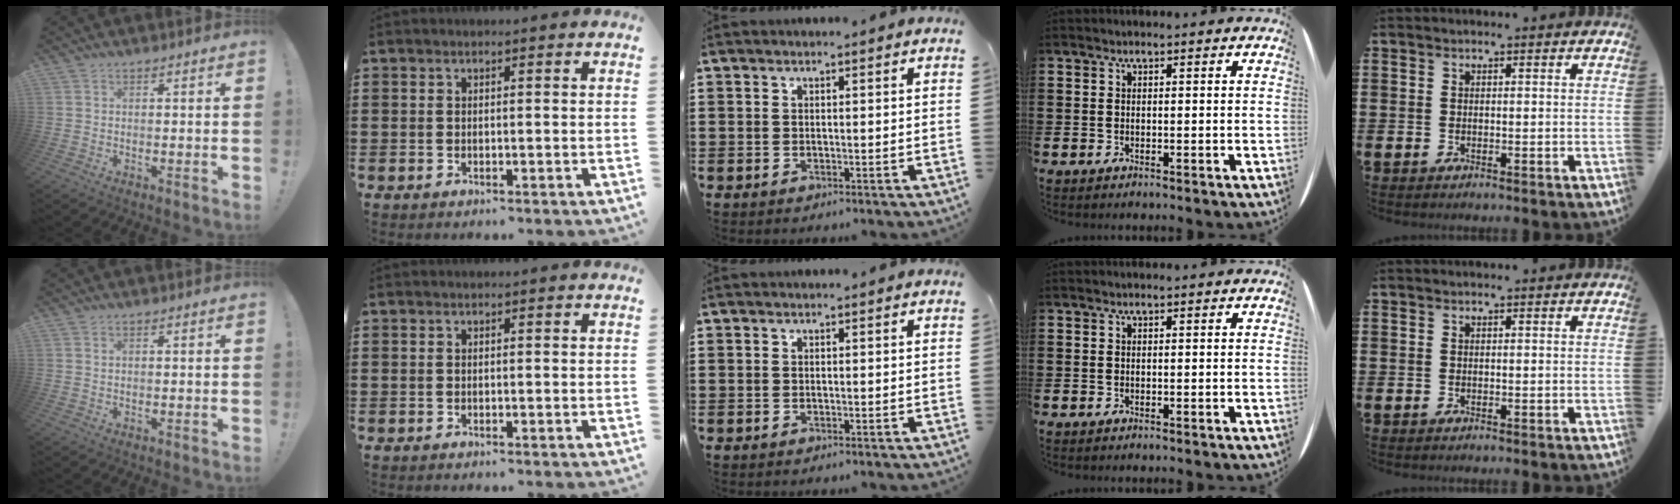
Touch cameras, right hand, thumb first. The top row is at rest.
{"thumb": {"total": 0.5, "force": [0.3, 0.2, 0.4], "torque": [-0.014, 0.005, 0.006]}}